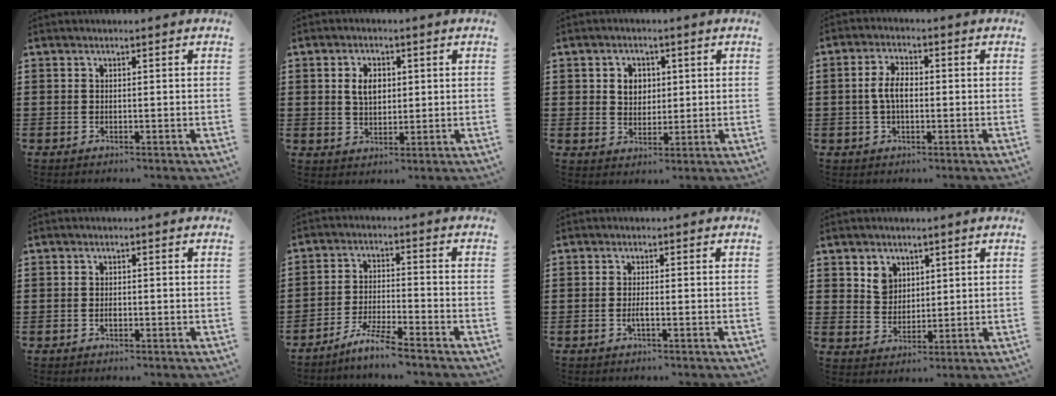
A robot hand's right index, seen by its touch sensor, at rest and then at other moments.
{"total": 3.8, "force": [0.8, 2.5, 2.8], "torque": [-0.053, 0.008, 0.010]}
{"total": 3.5, "force": [0.9, 3.0, 1.5], "torque": [-0.042, 0.012, 0.012]}
{"total": 4.5, "force": [-0.2, 2.2, 3.9], "torque": [-0.088, 0.001, -0.009]}
{"total": 1.1, "force": [-0.4, 0.6, 0.9], "torque": [-0.018, -0.003, -0.007]}
{"total": 5.5, "force": [-4.9, -0.6, 2.3], "torque": [-0.059, -0.016, -0.099]}
{"total": 1.6, "force": [-0.7, 0.0, 1.4], "torque": [-0.033, -0.005, -0.015]}
{"total": 4.2, "force": [2.3, 3.3, 1.0], "torque": [-0.025, 0.010, 0.043]}